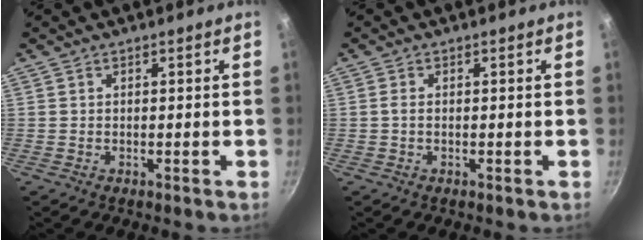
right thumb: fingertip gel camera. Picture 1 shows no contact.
{"total": 1.0, "force": [-0.1, 0.5, 0.8], "torque": [-0.019, 0.002, -0.003]}